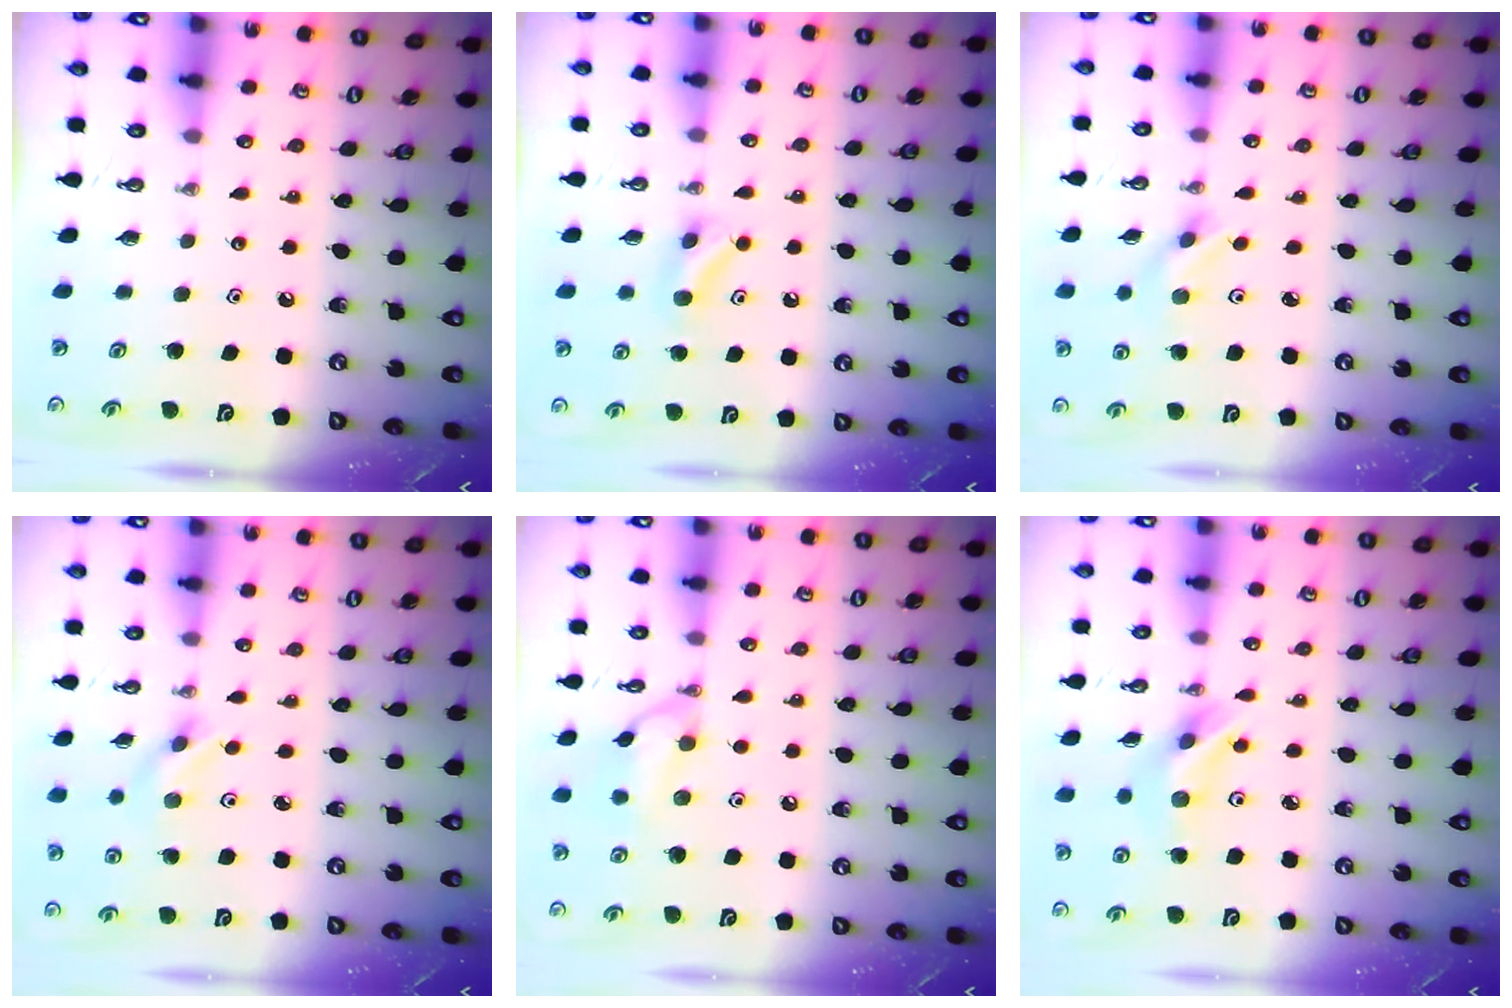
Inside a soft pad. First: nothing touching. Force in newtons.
{"total": 5.1, "press": 4.9, "slide": 1.4}
{"total": 2.9, "press": 2.8, "slide": 0.7}
{"total": 2.6, "press": 2.4, "slide": 0.8}
{"total": 10.6, "press": 8.6, "slide": 6.3}
{"total": 8.7, "press": 7.6, "slide": 4.4}